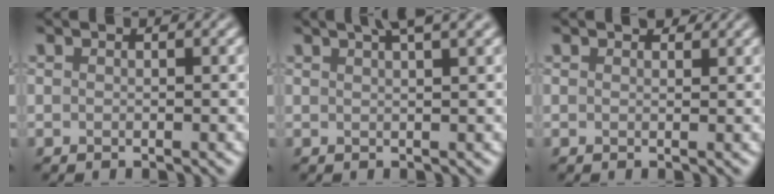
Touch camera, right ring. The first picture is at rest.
{"total": 4.5, "force": [3.0, 1.2, 3.1], "torque": [-0.020, 0.015, 0.022]}
{"total": 1.2, "force": [0.9, 0.5, 0.5], "torque": [-0.008, -0.002, 0.015]}